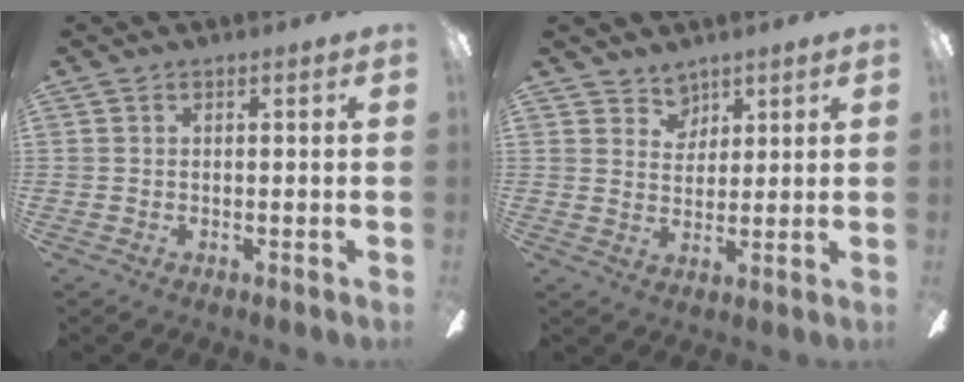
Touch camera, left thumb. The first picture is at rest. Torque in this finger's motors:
{"motor_torque": [-0.13, -0.34, -0.35, 0.23, -0.03]}